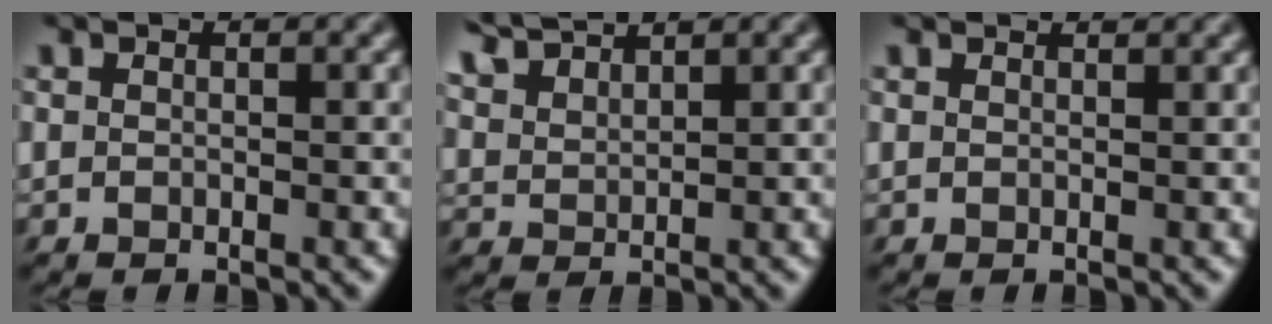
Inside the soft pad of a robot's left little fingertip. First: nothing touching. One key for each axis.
{"total": 3.6, "fx": 3.3, "fy": 0.3, "fz": 1.5, "tx": -0.042, "ty": 0.016, "tz": 0.052}
{"total": 1.6, "fx": 1.5, "fy": 0.2, "fz": 0.3, "tx": -0.016, "ty": 0.008, "tz": 0.028}